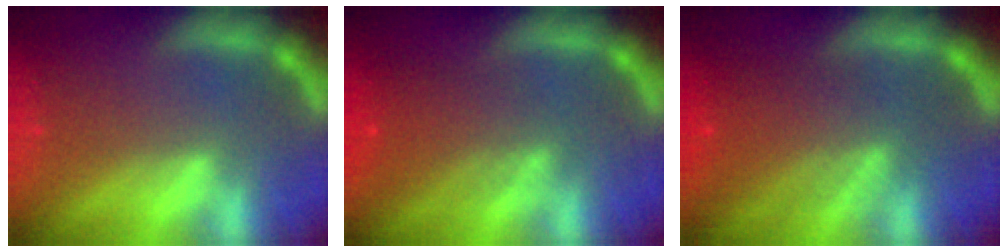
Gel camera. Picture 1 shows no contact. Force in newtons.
{"total": 4.6}
{"total": 6.6}